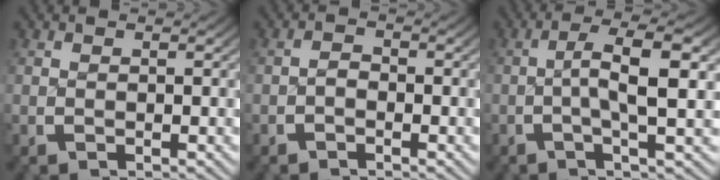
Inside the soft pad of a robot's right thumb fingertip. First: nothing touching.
{"total": 1.1, "force": [-0.7, 0.7, 0.5], "torque": [-0.007, 0.000, -0.016]}
{"total": 5.4, "force": [0.3, 1.0, 5.3], "torque": [-0.099, 0.004, -0.002]}